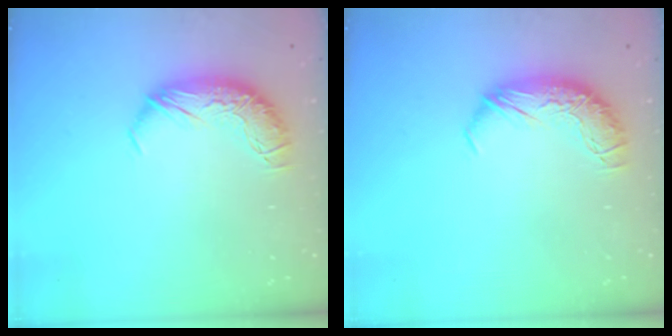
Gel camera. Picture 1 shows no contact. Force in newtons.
{"total": 0.0}